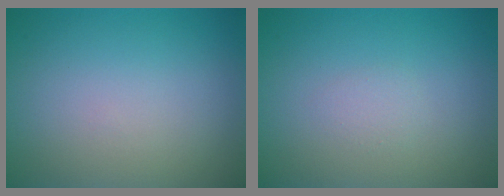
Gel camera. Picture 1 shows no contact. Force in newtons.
{"total": 0.8, "press": 0.8, "slide": 0.1}